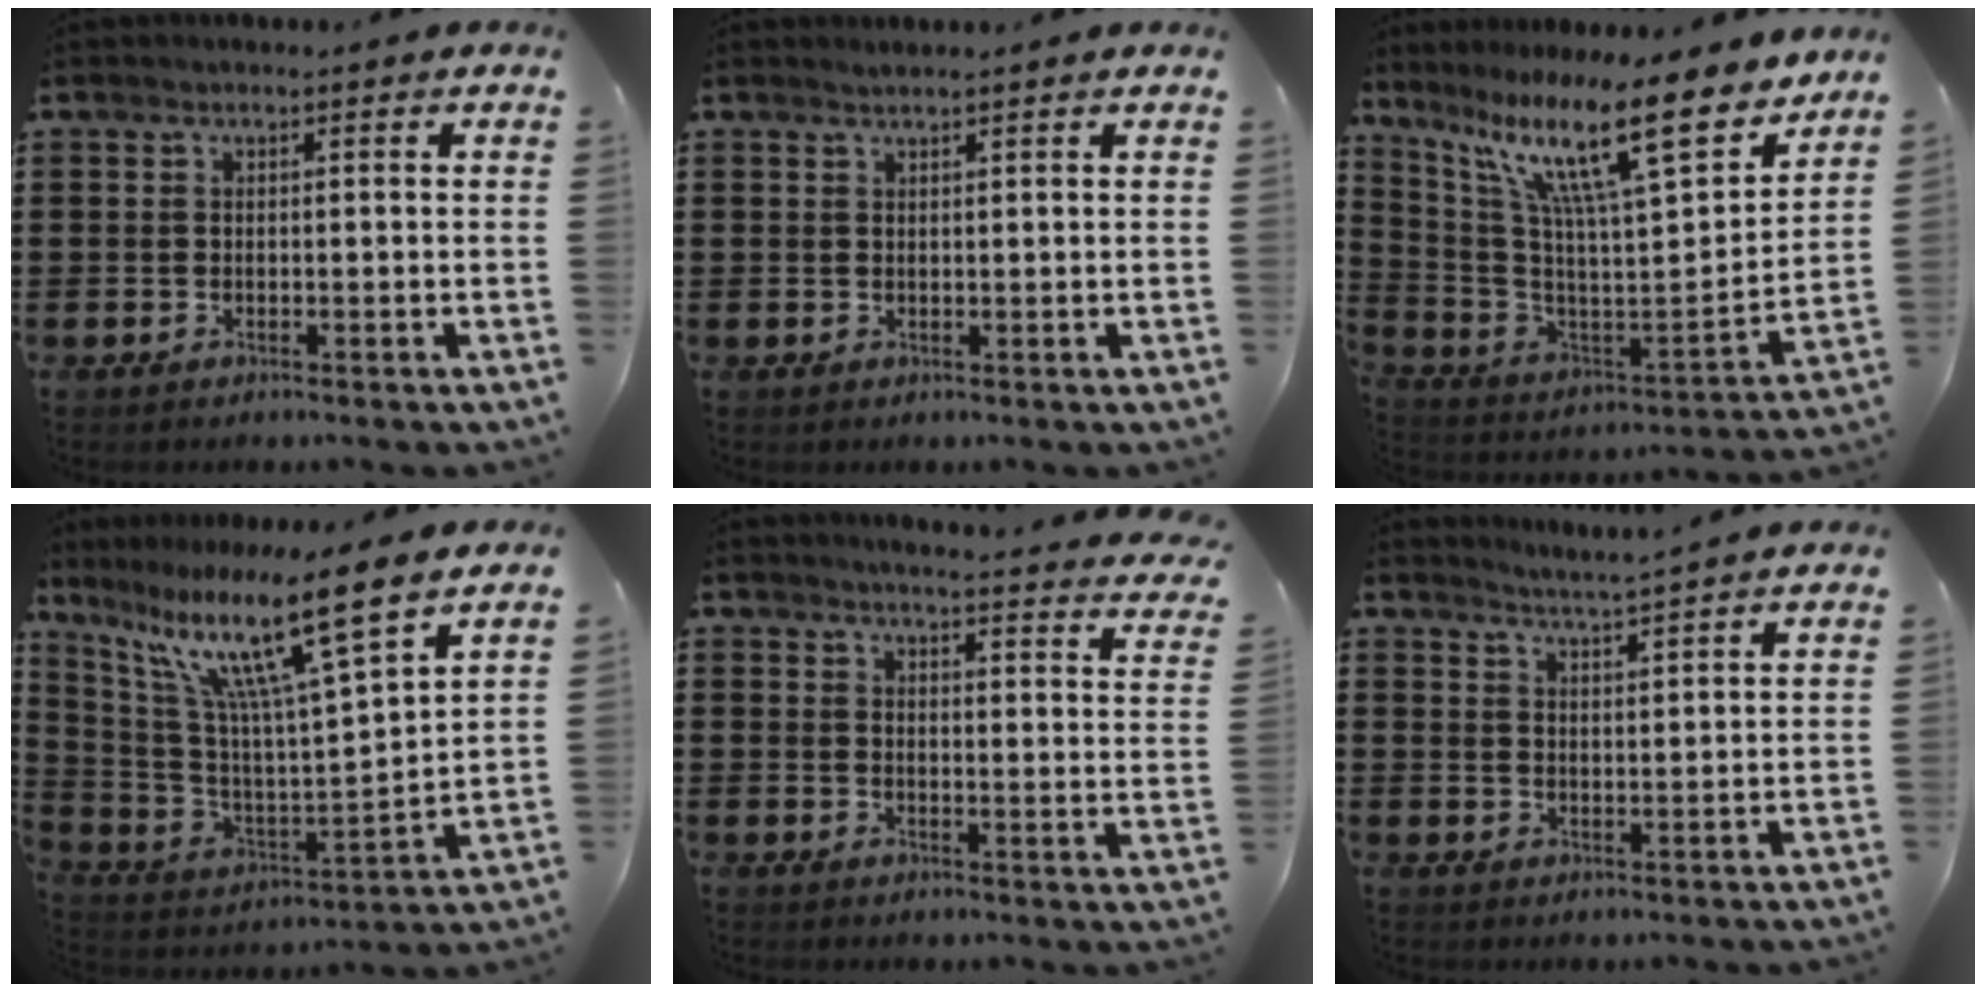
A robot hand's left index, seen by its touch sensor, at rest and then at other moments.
{"total": 0.9, "force": [0.9, -0.1, 0.1], "torque": [-0.003, -0.001, 0.019]}
{"total": 16.0, "force": [10.5, 2.4, 11.7], "torque": [-0.240, -0.064, 0.169]}
{"total": 14.2, "force": [9.3, 0.1, 10.7], "torque": [-0.233, -0.056, 0.145]}
{"total": 3.6, "force": [3.4, -0.5, 1.1], "torque": [-0.029, -0.032, 0.053]}
{"total": 3.5, "force": [3.4, -0.9, 0.1], "torque": [-0.012, -0.019, 0.060]}